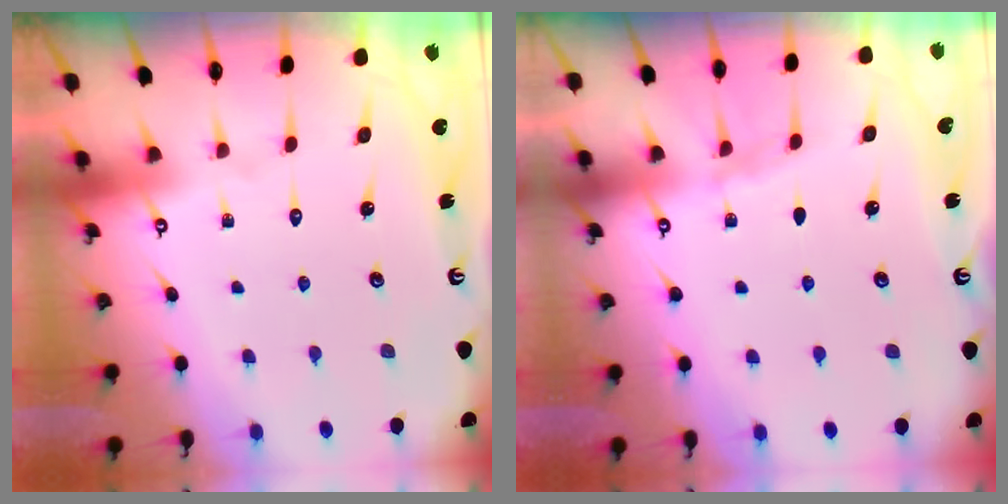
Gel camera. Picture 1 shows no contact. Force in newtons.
{"total": 2.1, "press": 2.0, "slide": 0.3}